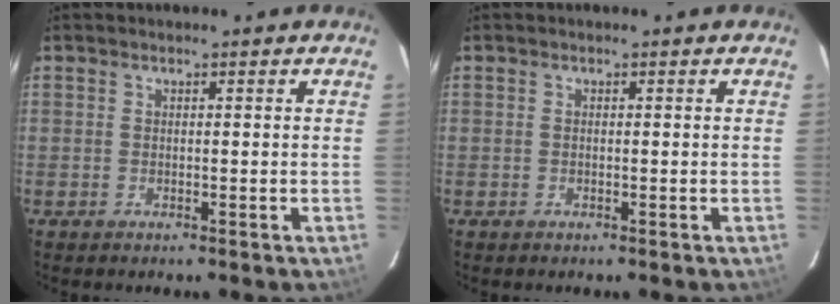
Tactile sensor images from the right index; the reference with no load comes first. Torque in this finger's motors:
{"motor_torque": [-0.11, 0.03, -0.03, 0.00]}